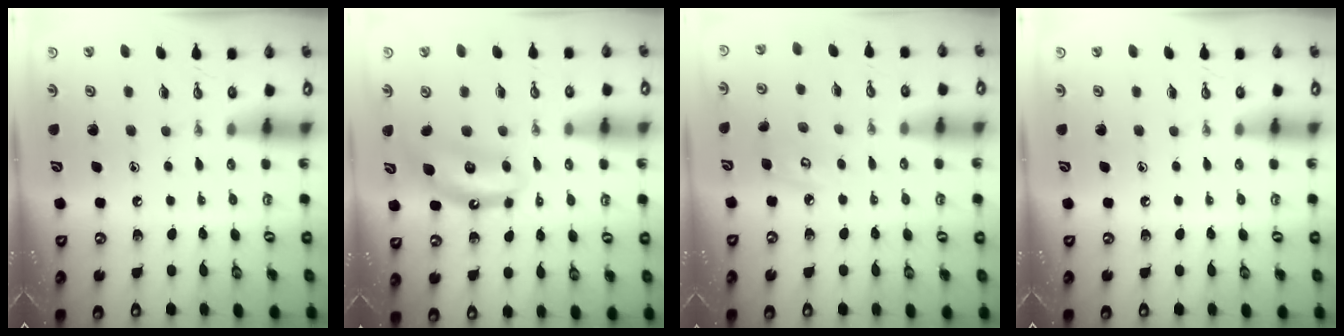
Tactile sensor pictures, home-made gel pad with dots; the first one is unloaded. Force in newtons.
{"total": 7.9, "press": 7.9, "slide": 0.4}
{"total": 5.5, "press": 5.5, "slide": 0.4}
{"total": 0.0}